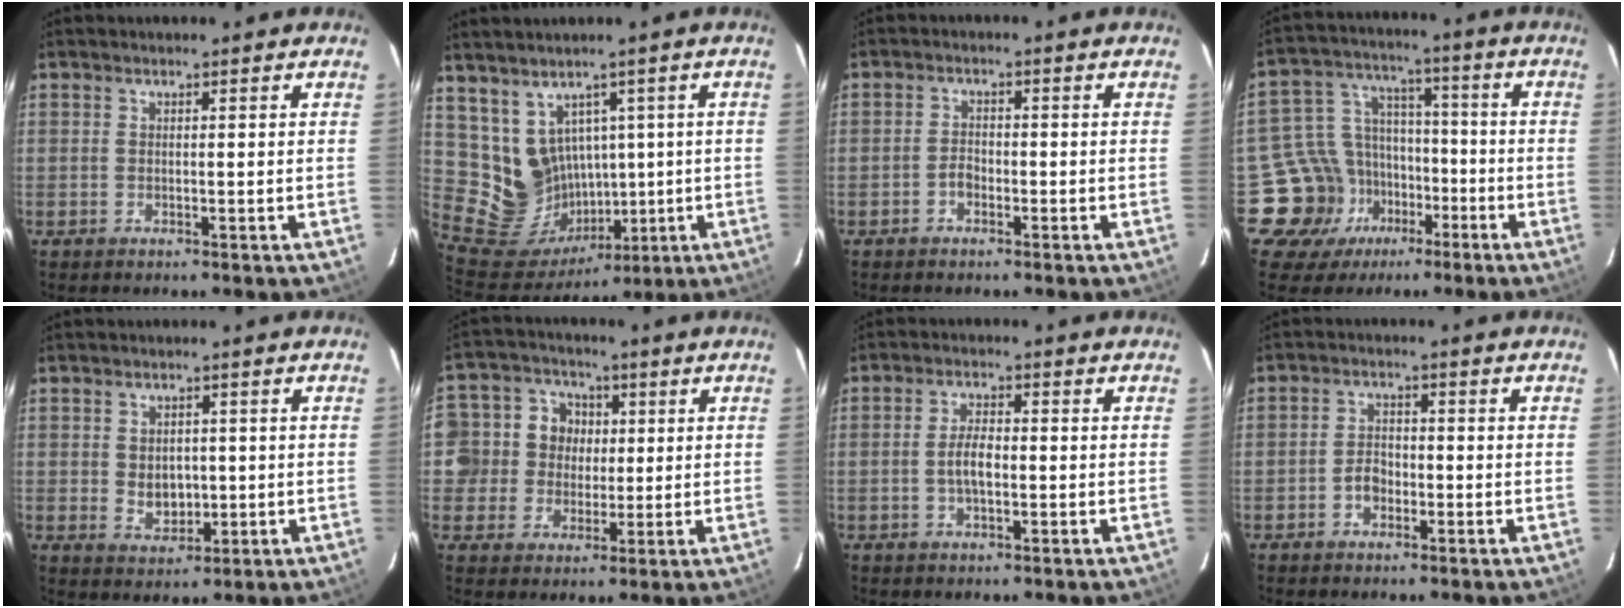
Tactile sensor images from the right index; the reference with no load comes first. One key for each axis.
{"total": 11.8, "fx": 3.4, "fy": 10.7, "fz": 3.6, "tx": -0.100, "ty": 0.004, "tz": 0.097}
{"total": 1.9, "fx": -1.2, "fy": 1.2, "fz": 0.9, "tx": -0.017, "ty": 0.006, "tz": -0.022}
{"total": 12.8, "fx": -6.6, "fy": 10.5, "fz": 2.9, "tx": -0.081, "ty": 0.047, "tz": -0.101}
{"total": 4.7, "fx": -0.1, "fy": 3.8, "fz": 2.9, "tx": -0.049, "ty": 0.000, "tz": 0.008}
{"total": 9.8, "fx": 0.6, "fy": 9.5, "fz": 2.4, "tx": -0.068, "ty": 0.028, "tz": 0.003}
{"total": 4.0, "fx": -0.7, "fy": 1.6, "fz": 3.6, "tx": -0.070, "ty": 0.005, "tz": -0.011}
{"total": 3.1, "fx": -1.5, "fy": 2.3, "fz": 1.5, "tx": -0.030, "ty": 0.011, "tz": -0.025}